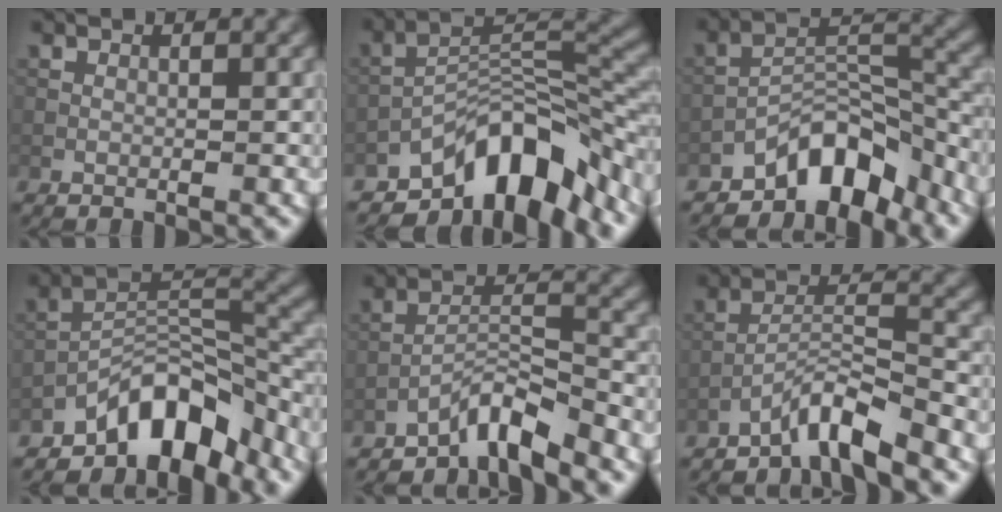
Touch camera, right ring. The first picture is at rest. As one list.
[{"total": 10.2, "force": [-7.1, 3.9, 6.3], "torque": [-0.081, 0.007, -0.133]}, {"total": 6.4, "force": [-4.8, 2.8, 3.2], "torque": [-0.029, 0.010, -0.089]}, {"total": 7.5, "force": [-5.6, 2.9, 4.0], "torque": [-0.043, 0.009, -0.104]}, {"total": 4.3, "force": [-3.7, 0.6, 2.1], "torque": [-0.036, 0.011, -0.077]}, {"total": 4.5, "force": [-3.8, 0.4, 2.4], "torque": [-0.043, 0.011, -0.080]}]